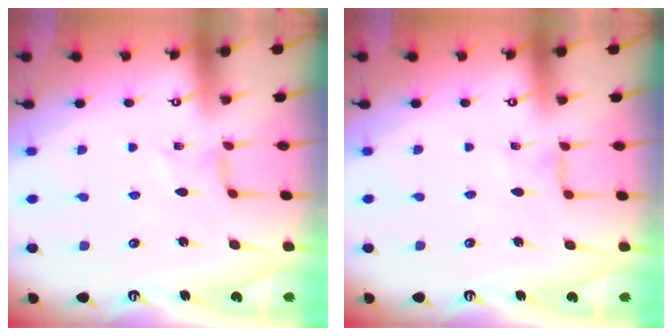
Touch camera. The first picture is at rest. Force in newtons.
{"total": 1.7, "press": 1.7, "slide": 0.3}